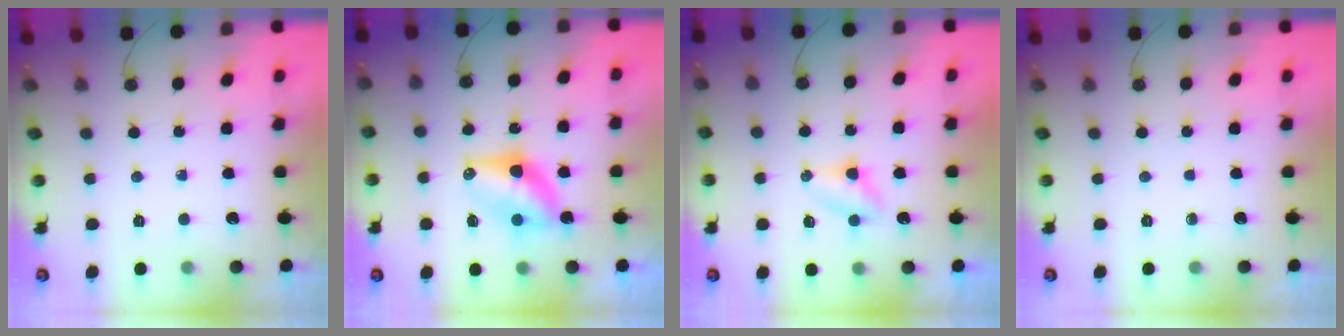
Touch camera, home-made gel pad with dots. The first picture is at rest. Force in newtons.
{"total": 7.6, "press": 7.6, "slide": 0.7}
{"total": 2.9, "press": 2.9, "slide": 0.3}
{"total": 0.0}